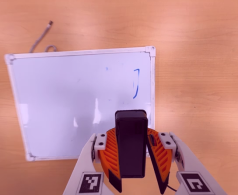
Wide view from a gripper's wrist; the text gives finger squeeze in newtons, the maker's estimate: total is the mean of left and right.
{"total": 8.2, "left": 8.1, "right": 8.4}